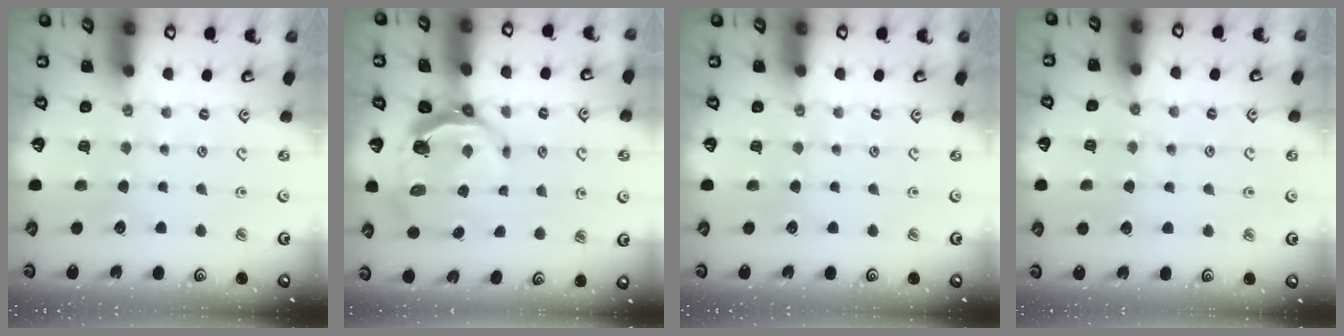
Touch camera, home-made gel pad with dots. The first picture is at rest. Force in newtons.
{"total": 6.2, "press": 5.1, "slide": 3.6}
{"total": 0.0}
{"total": 5.1, "press": 5.1, "slide": 0.6}